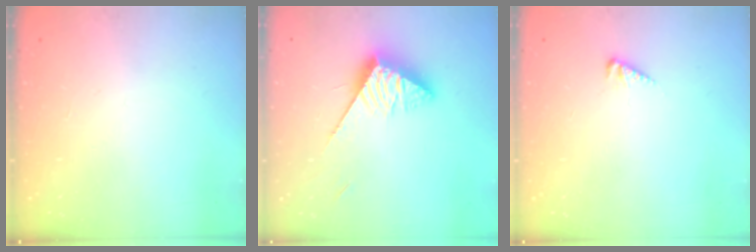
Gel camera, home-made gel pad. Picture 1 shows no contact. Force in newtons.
{"total": 12.1, "press": 12.1, "slide": 0.3}
{"total": 2.7, "press": 2.7, "slide": 0.3}